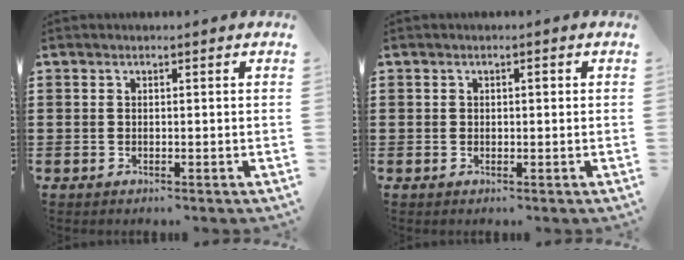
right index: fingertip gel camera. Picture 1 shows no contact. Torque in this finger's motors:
{"motor_torque": [-0.17, 0.21, 0.02, 0.00]}